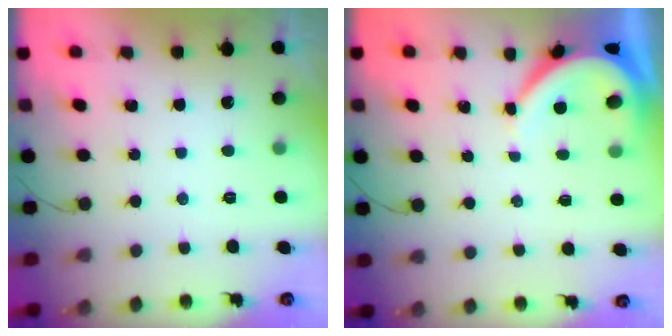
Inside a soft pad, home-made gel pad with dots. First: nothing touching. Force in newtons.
{"total": 5.7, "press": 5.7, "slide": 0.4}